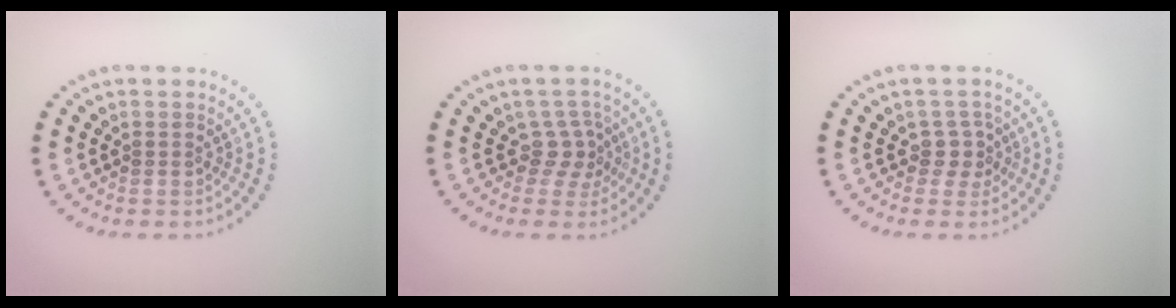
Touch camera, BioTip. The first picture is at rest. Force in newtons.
{"total": 2.1, "press": 1.4, "slide": 1.5}
{"total": 1.8, "press": 1.4, "slide": 1.2}